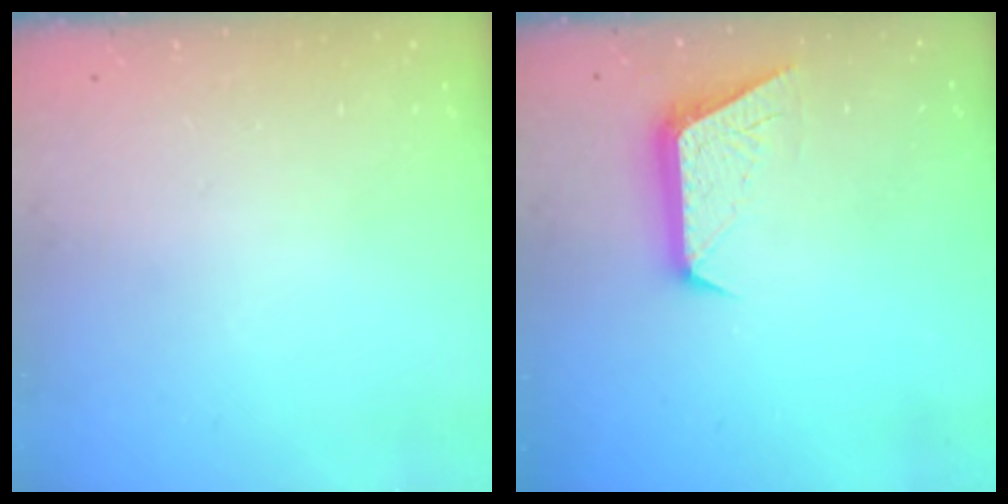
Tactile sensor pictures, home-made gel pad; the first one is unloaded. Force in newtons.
{"total": 9.8, "press": 9.7, "slide": 0.9}